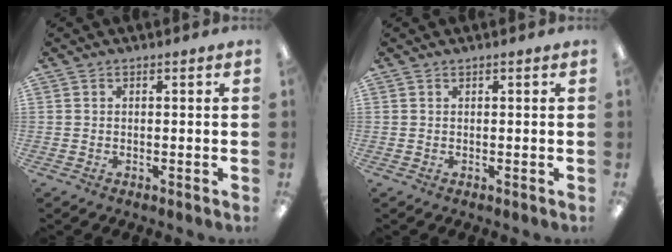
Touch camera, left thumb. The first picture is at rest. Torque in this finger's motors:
{"motor_torque": [0.00, 0.00, 0.00, 0.00, 0.00]}